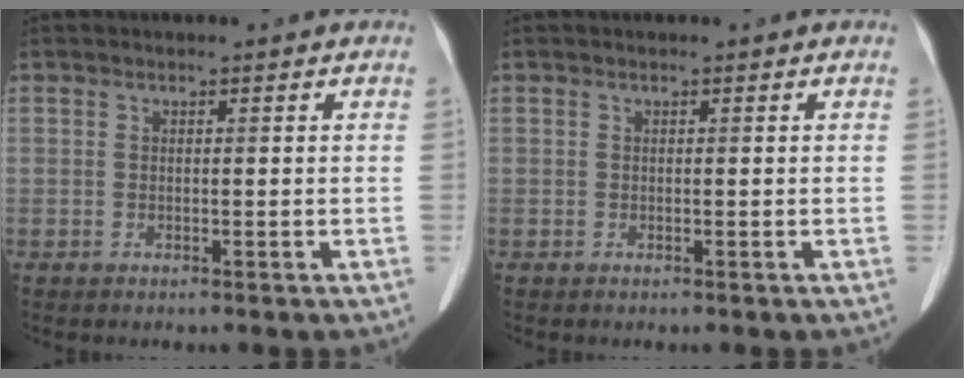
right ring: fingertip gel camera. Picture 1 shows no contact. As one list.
[{"total": 0.0}]